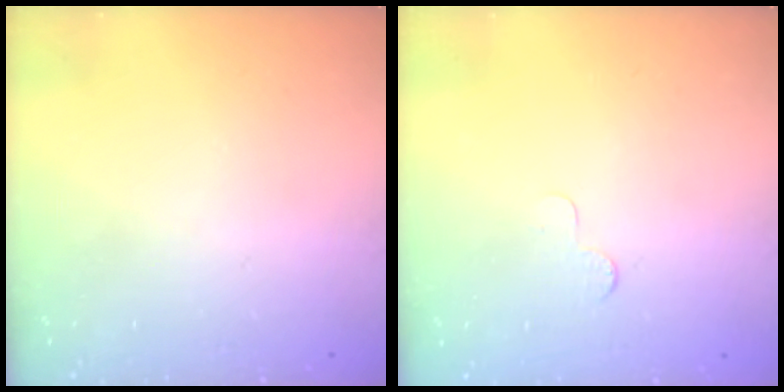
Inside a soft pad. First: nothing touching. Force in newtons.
{"total": 2.5, "press": 2.5, "slide": 0.2}